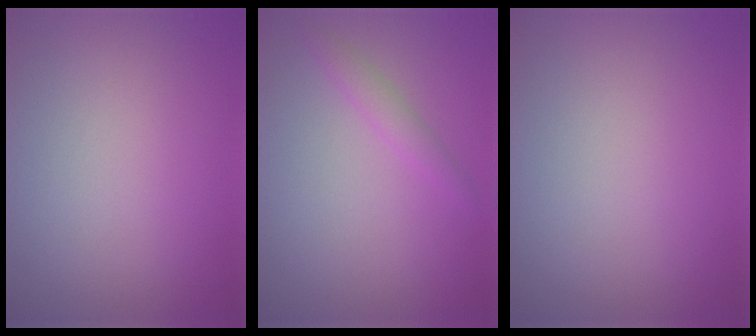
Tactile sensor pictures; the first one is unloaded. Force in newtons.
{"total": 1.5, "press": 1.5, "slide": 0.1}
{"total": 0.0}